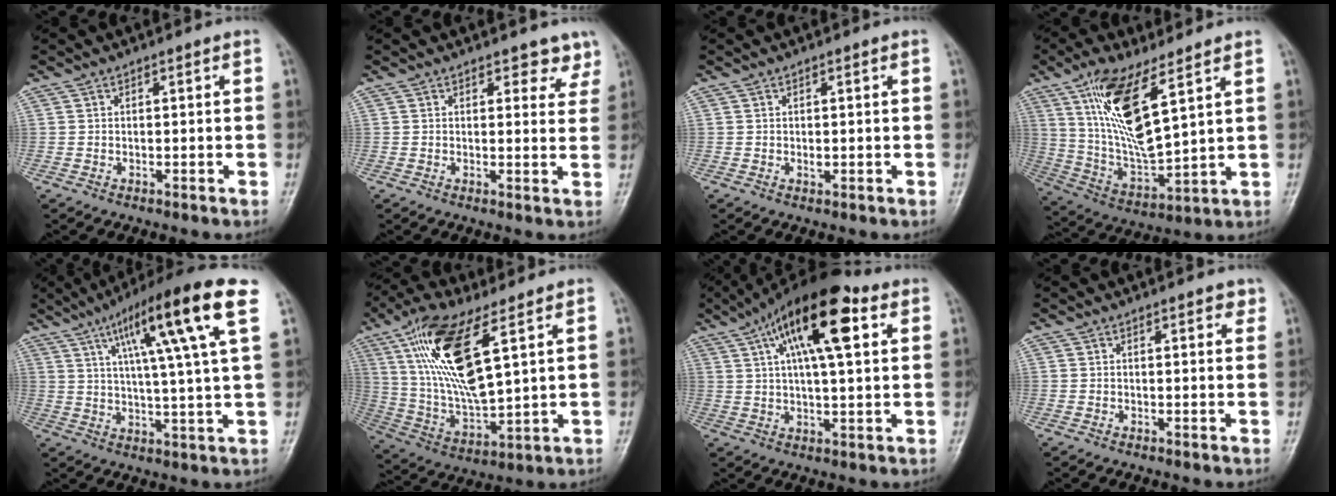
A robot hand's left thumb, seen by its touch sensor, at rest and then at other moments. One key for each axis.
{"total": 3.9, "fx": 3.1, "fy": 2.1, "fz": 1.3, "tx": 0.017, "ty": -0.019, "tz": 0.030}
{"total": 1.3, "fx": 0.1, "fy": 0.7, "fz": 1.1, "tx": -0.016, "ty": -0.002, "tz": 0.003}
{"total": 15.5, "fx": 7.6, "fy": 4.7, "fz": 12.7, "tx": -0.242, "ty": -0.041, "tz": 0.156}
{"total": 17.4, "fx": 7.6, "fy": 1.4, "fz": 15.6, "tx": -0.247, "ty": -0.009, "tz": 0.114}
{"total": 18.4, "fx": 7.7, "fy": 6.2, "fz": 15.6, "tx": -0.304, "ty": -0.027, "tz": 0.151}
{"total": 17.8, "fx": 7.2, "fy": 6.2, "fz": 15.1, "tx": -0.229, "ty": 0.005, "tz": 0.112}
{"total": 1.8, "fx": 1.2, "fy": 0.8, "fz": 1.1, "tx": -0.002, "ty": -0.005, "tz": 0.012}